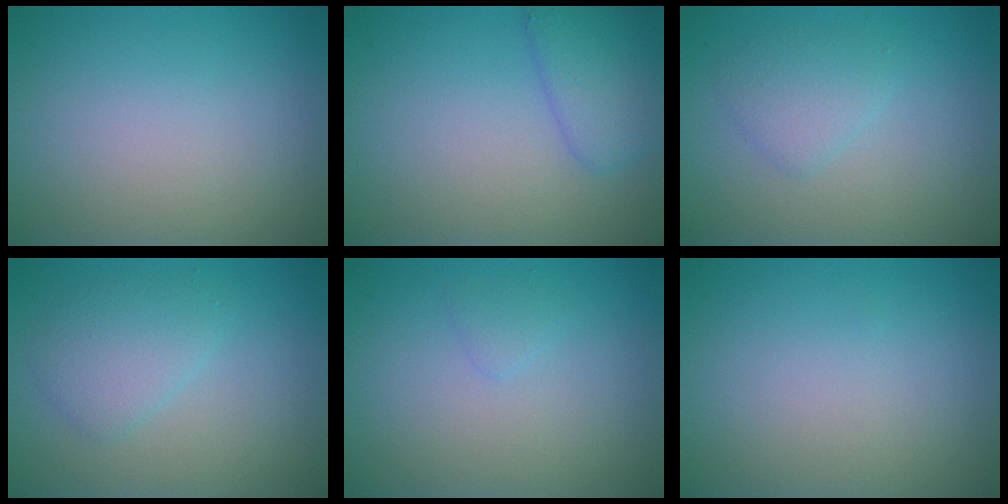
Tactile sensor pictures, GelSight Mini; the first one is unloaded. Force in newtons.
{"total": 3.0, "press": 3.0, "slide": 0.3}
{"total": 2.0, "press": 2.0, "slide": 0.1}
{"total": 2.7, "press": 2.7, "slide": 0.2}
{"total": 0.8, "press": 0.8, "slide": 0.0}
{"total": 0.0}